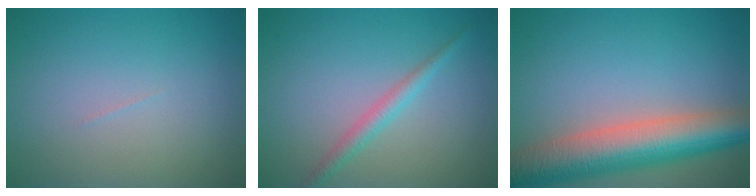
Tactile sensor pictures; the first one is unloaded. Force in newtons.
{"total": 1.9, "press": 1.9, "slide": 0.1}
{"total": 9.3, "press": 9.2, "slide": 0.6}